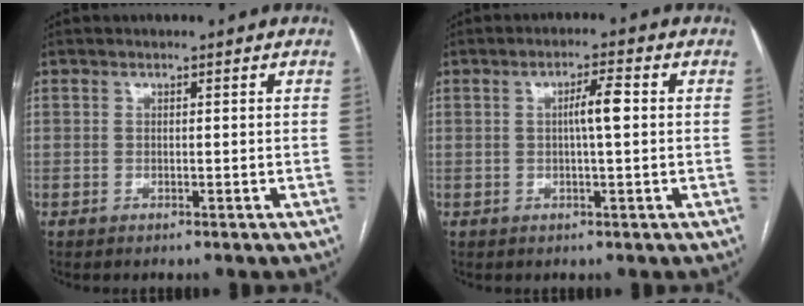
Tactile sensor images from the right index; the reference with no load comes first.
{"total": 3.7, "force": [0.3, 0.2, 3.7], "torque": [-0.064, 0.005, 0.004]}